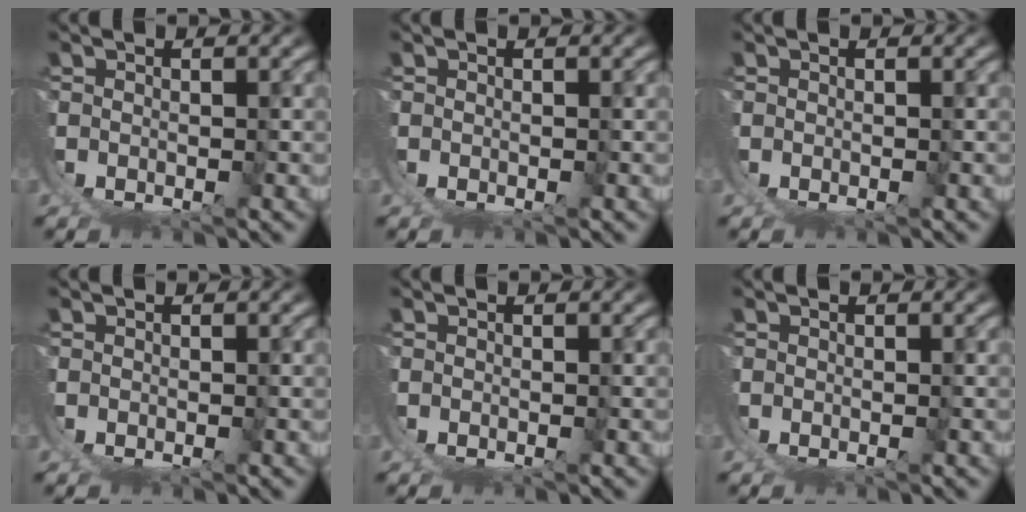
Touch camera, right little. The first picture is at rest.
{"total": 0.0}
{"total": 0.0}
{"total": 0.0}
{"total": 0.0}
{"total": 0.0}